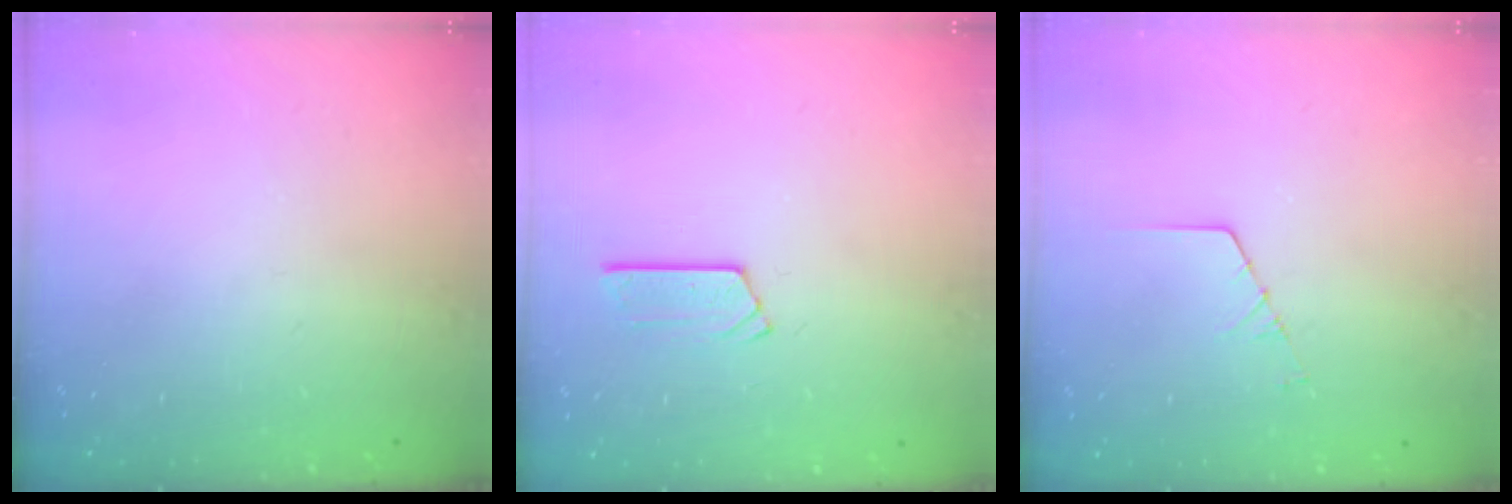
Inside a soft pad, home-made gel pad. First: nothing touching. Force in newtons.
{"total": 4.3, "press": 4.2, "slide": 0.4}
{"total": 1.3, "press": 1.3, "slide": 0.1}